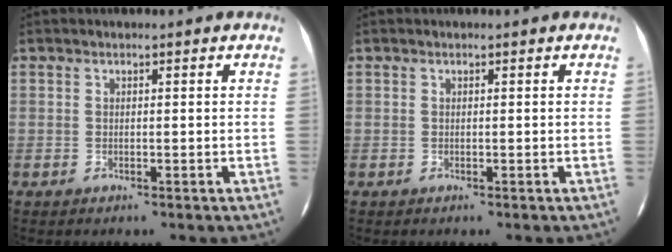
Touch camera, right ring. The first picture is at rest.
{"total": 0.0}